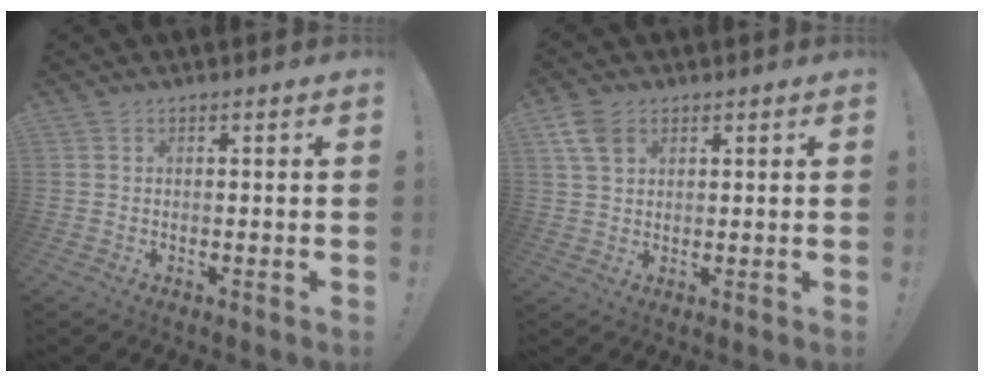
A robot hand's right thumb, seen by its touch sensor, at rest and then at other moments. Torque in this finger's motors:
{"motor_torque": [-0.08, 0.06, 0.26, 0.43, -0.01]}